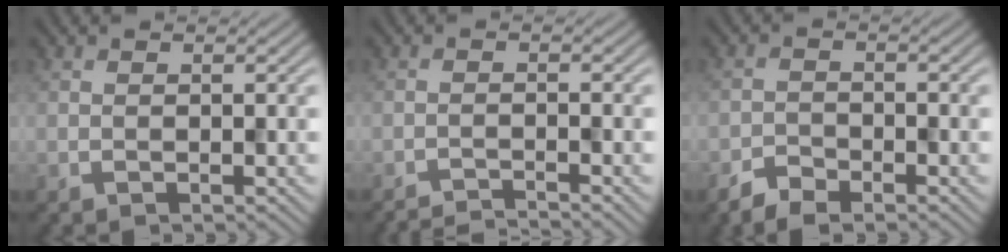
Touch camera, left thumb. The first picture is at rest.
{"total": 3.0, "force": [-2.8, 0.1, 1.0], "torque": [-0.013, 0.004, -0.055]}
{"total": 3.1, "force": [-2.7, 1.1, 1.2], "torque": [-0.023, -0.002, -0.057]}